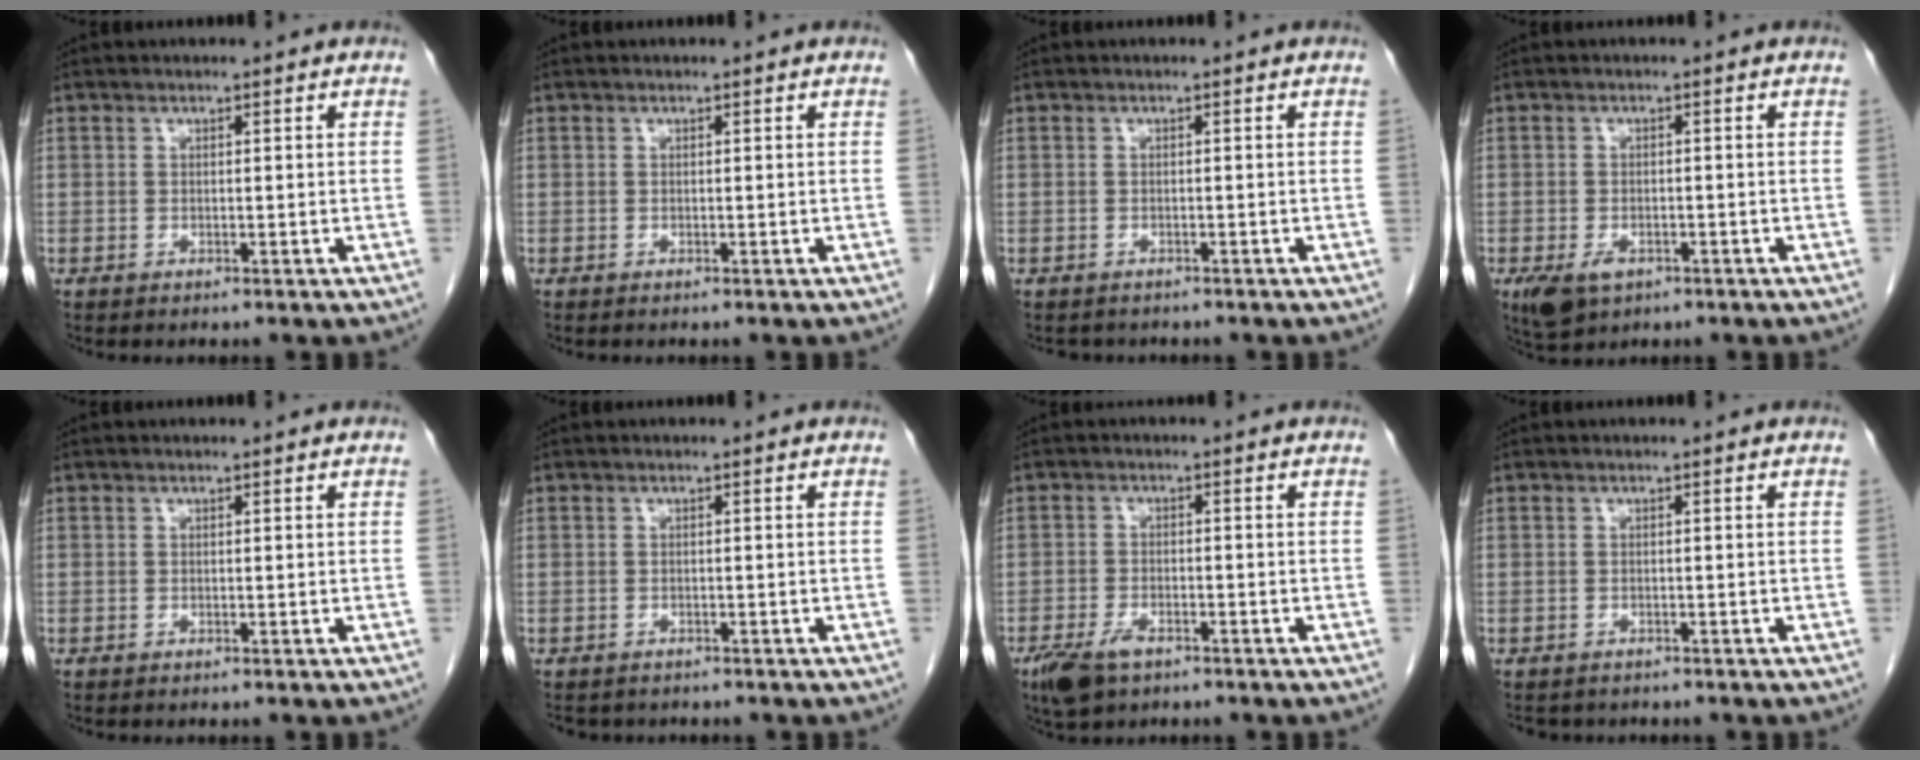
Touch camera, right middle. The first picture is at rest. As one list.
[{"total": 0.0}, {"total": 2.5, "force": [-2.3, 1.1, 0.3], "torque": [-0.010, -0.002, -0.029]}, {"total": 4.6, "force": [-2.4, 2.7, 2.8], "torque": [-0.054, -0.006, -0.033]}, {"total": 0.0}, {"total": 3.9, "force": [-3.4, 1.8, 0.9], "torque": [-0.015, -0.002, -0.042]}, {"total": 5.2, "force": [-3.4, 2.4, 3.2], "torque": [-0.064, -0.005, -0.055]}, {"total": 3.9, "force": [-3.4, 1.8, 0.9], "torque": [-0.014, -0.002, -0.042]}]